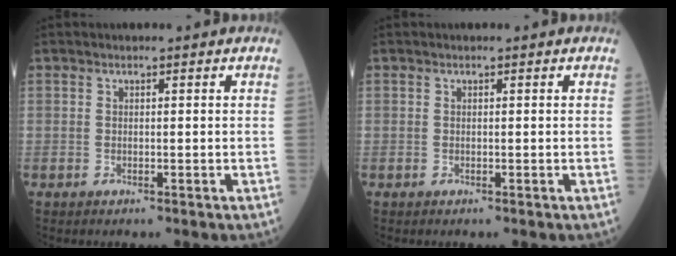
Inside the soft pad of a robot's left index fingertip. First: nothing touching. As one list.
[{"total": 0.0}]